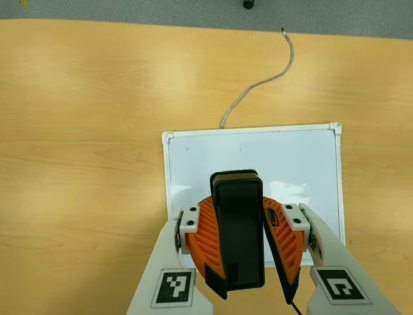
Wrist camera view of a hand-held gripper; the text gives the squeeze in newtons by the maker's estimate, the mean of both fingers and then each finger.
{"total": 8.6, "left": 9.2, "right": 8.1}